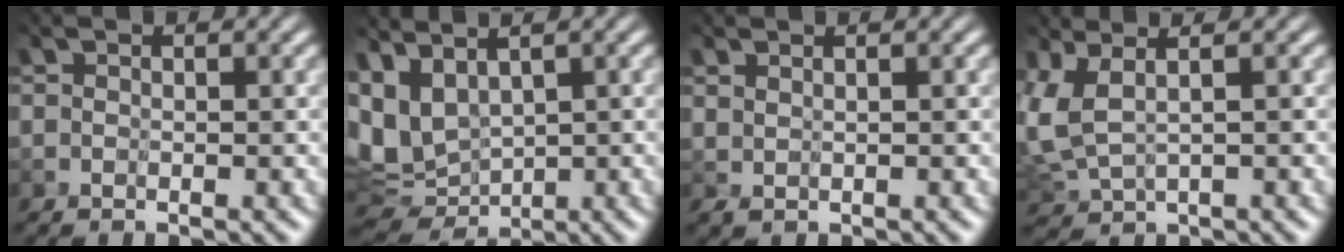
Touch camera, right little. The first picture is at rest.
{"total": 7.1, "force": [1.8, 4.4, 5.2], "torque": [-0.122, -0.006, 0.059]}
{"total": 1.8, "force": [1.0, 0.7, 1.3], "torque": [-0.034, 0.002, 0.021]}
{"total": 3.0, "force": [1.1, 0.8, 2.7], "torque": [-0.100, 0.000, 0.033]}